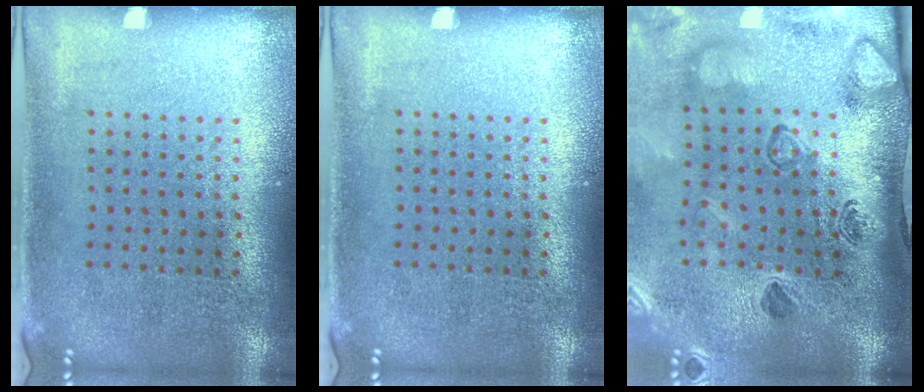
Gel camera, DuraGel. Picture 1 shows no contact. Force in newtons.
{"total": 0.0}
{"total": 2.8, "press": 2.3, "slide": 1.6}